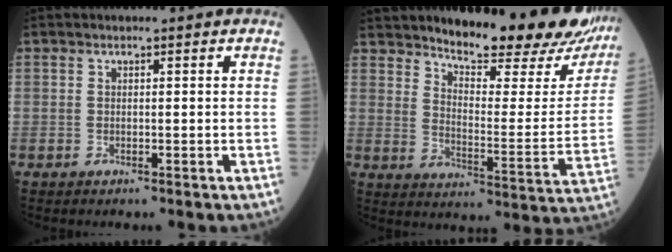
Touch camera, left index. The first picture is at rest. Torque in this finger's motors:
{"motor_torque": [0.41, -1.13, 0.44, 0.16]}